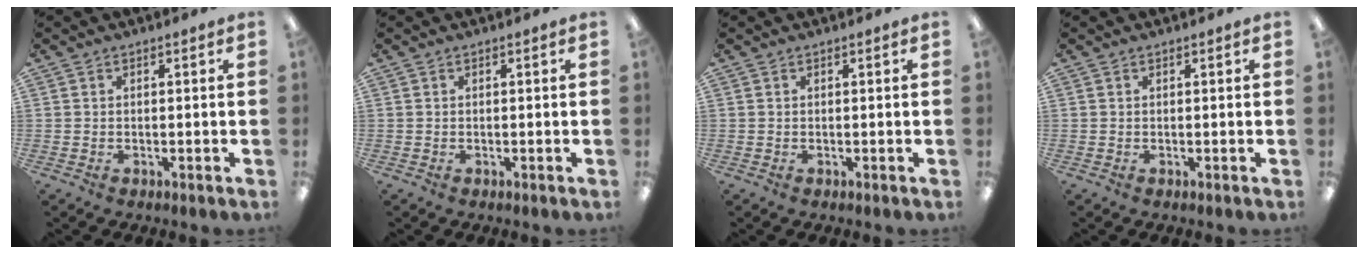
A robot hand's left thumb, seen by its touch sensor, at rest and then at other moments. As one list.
[{"total": 0.0}, {"total": 0.0}, {"total": 0.0}]